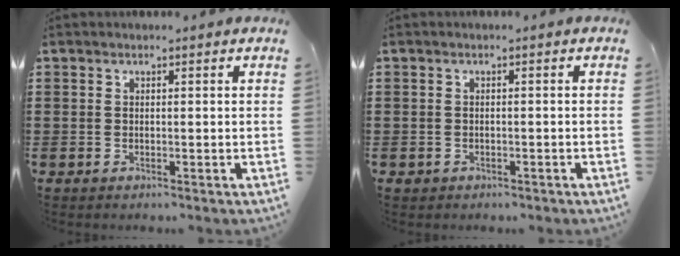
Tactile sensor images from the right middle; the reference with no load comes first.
{"total": 0.7, "force": [-0.5, 0.5, 0.0], "torque": [-0.003, 0.001, -0.012]}